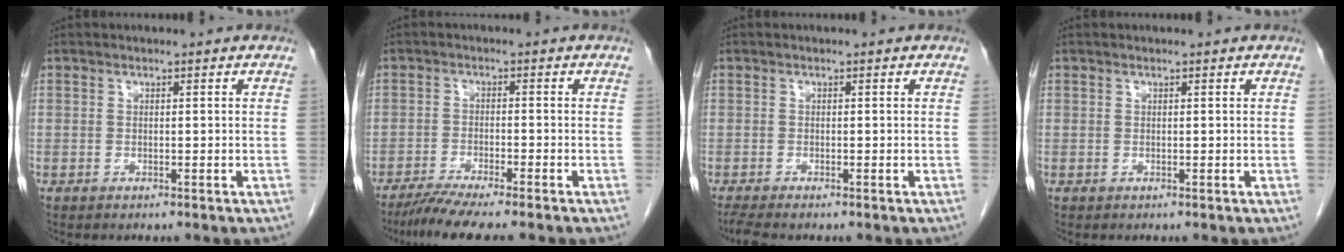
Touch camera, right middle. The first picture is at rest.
{"total": 7.0, "force": [-5.8, -0.5, 3.8], "torque": [-0.058, -0.020, -0.097]}
{"total": 2.7, "force": [-2.2, 0.0, 1.5], "torque": [-0.026, -0.008, -0.039]}
{"total": 0.0}